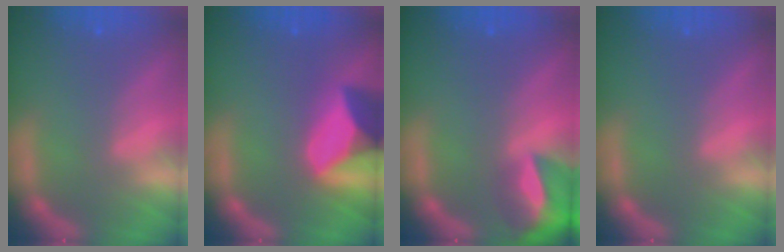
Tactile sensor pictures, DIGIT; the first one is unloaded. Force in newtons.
{"total": 9.4}
{"total": 7.4}
{"total": 0.0}